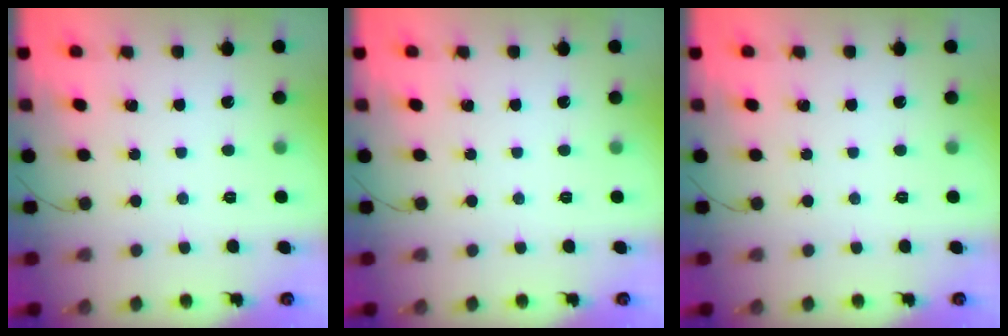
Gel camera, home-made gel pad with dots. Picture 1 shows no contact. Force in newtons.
{"total": 0.0}
{"total": 0.0}